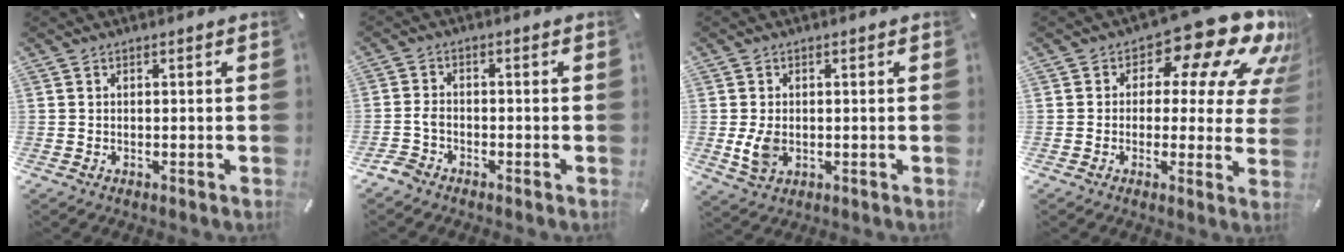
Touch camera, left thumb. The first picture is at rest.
{"total": 3.2, "force": [-2.2, 2.0, 1.2], "torque": [-0.036, 0.009, -0.046]}
{"total": 5.0, "force": [-0.5, 3.7, 3.3], "torque": [-0.078, -0.007, -0.012]}
{"total": 16.3, "force": [9.8, 7.4, 10.7], "torque": [-0.148, -0.071, 0.160]}